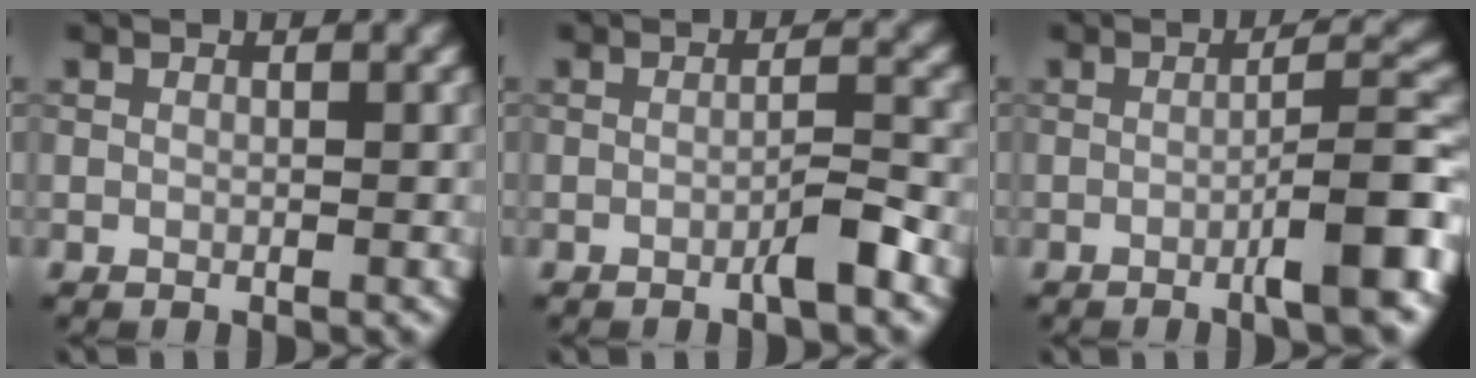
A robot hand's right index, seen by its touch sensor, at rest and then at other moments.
{"total": 2.3, "force": [-1.2, 0.1, 2.0], "torque": [-0.031, 0.009, -0.024]}
{"total": 6.2, "force": [-2.4, 0.8, 5.6], "torque": [-0.073, 0.018, -0.046]}